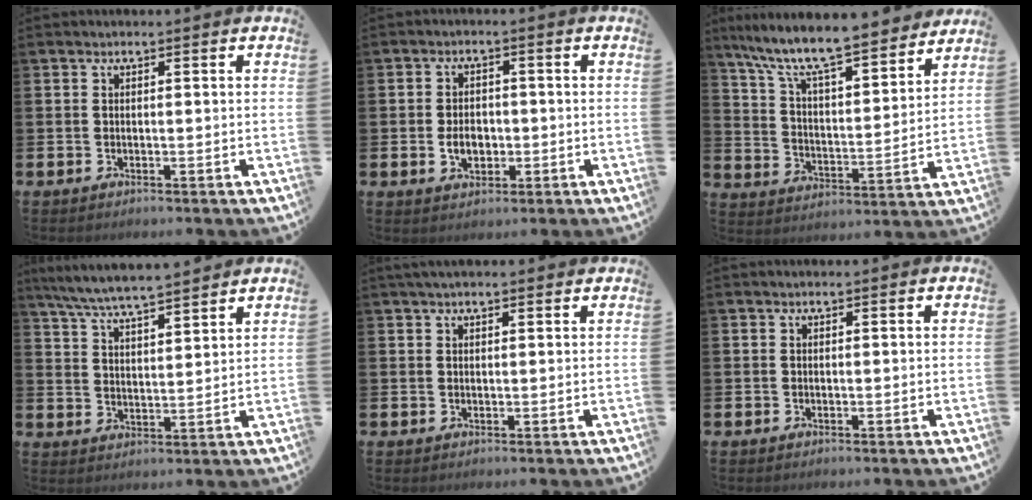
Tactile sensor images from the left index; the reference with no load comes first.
{"total": 3.5, "force": [-0.7, 2.5, 2.3], "torque": [-0.032, -0.001, -0.018]}
{"total": 10.2, "force": [9.2, 1.3, 4.0], "torque": [-0.114, -0.067, 0.156]}
{"total": 6.7, "force": [6.5, 0.1, 1.7], "torque": [-0.057, -0.036, 0.115]}
{"total": 1.9, "force": [1.7, 0.4, 0.8], "torque": [-0.014, 0.003, 0.030]}
{"total": 0.0}